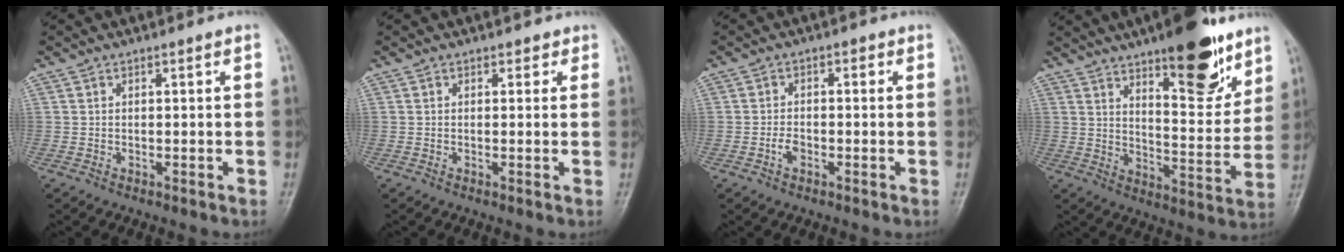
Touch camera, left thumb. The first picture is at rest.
{"total": 1.2, "force": [0.7, 0.9, 0.3], "torque": [0.010, -0.002, 0.003]}
{"total": 2.7, "force": [-1.0, 1.8, 1.8], "torque": [-0.021, 0.011, -0.023]}
{"total": 17.2, "force": [11.0, 5.6, 12.0], "torque": [-0.130, -0.068, 0.168]}